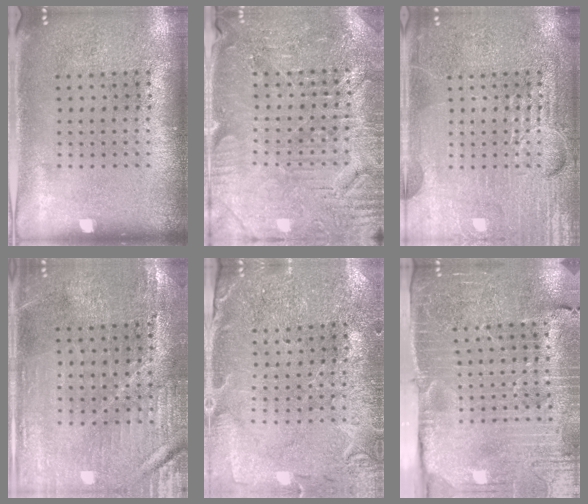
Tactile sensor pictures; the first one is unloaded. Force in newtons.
{"total": 3.7, "press": 3.6, "slide": 0.6}
{"total": 6.0, "press": 6.0, "slide": 0.7}
{"total": 1.3, "press": 1.3, "slide": 0.2}
{"total": 0.5, "press": 0.5, "slide": 0.2}
{"total": 3.6, "press": 3.6, "slide": 0.6}